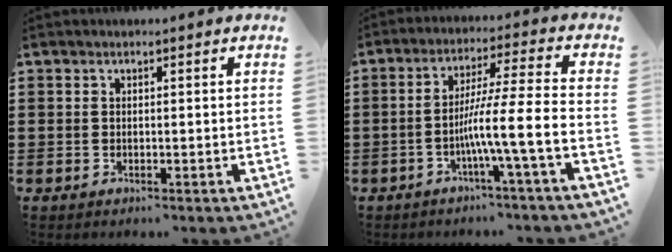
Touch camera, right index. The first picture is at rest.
{"total": 9.0, "force": [-3.7, -0.2, 8.2], "torque": [-0.141, -0.001, -0.070]}